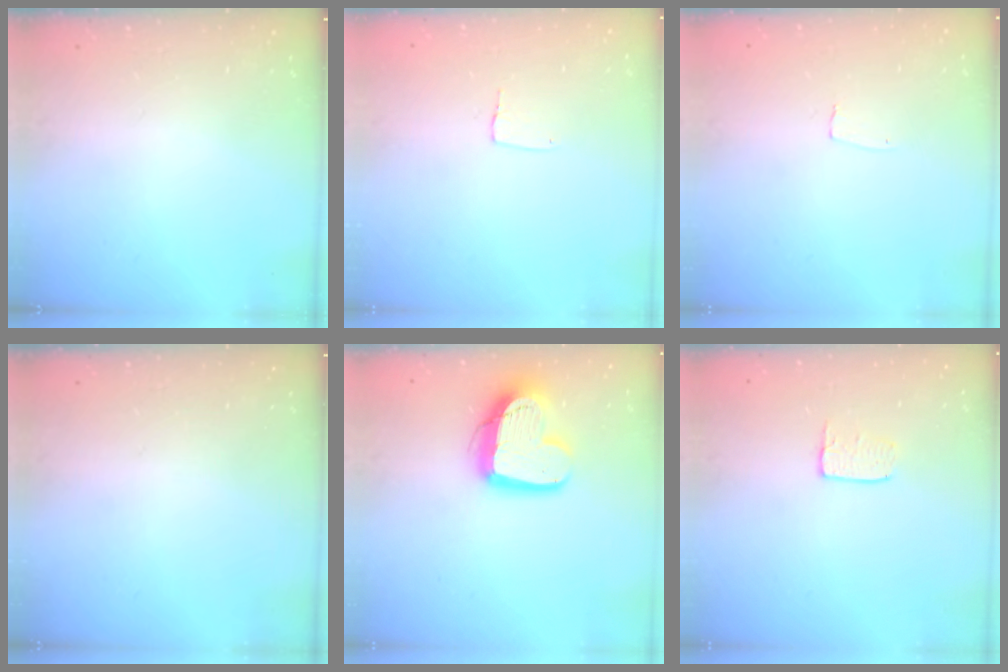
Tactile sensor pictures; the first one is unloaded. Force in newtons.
{"total": 3.7, "press": 3.7, "slide": 0.1}
{"total": 3.0, "press": 3.0, "slide": 0.2}
{"total": 0.0}
{"total": 15.5, "press": 15.4, "slide": 1.4}
{"total": 4.3, "press": 4.3, "slide": 0.3}